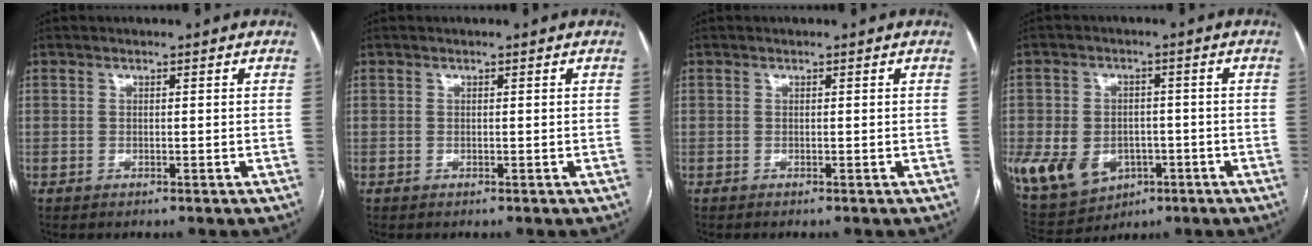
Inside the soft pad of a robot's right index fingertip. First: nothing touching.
{"total": 0.0}
{"total": 0.0}
{"total": 16.6, "force": [-5.4, 12.7, 9.1], "torque": [-0.217, 0.006, -0.067]}